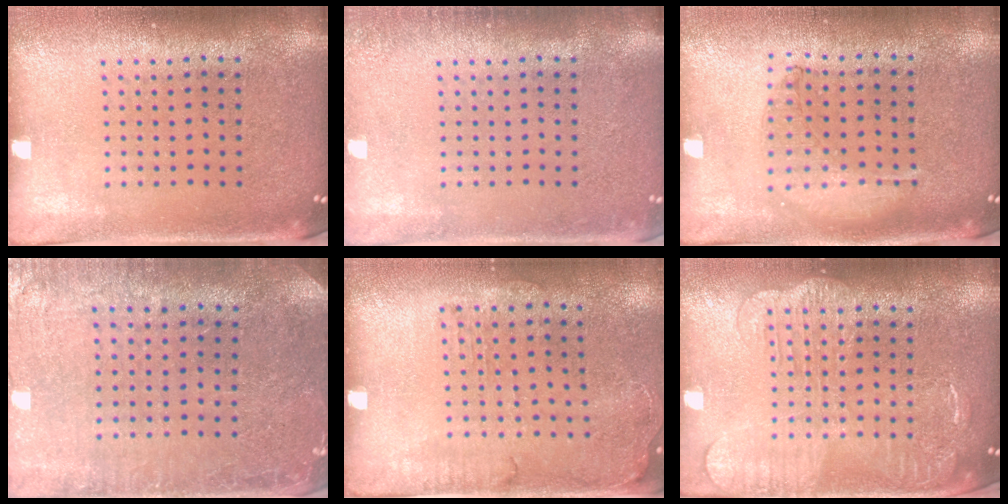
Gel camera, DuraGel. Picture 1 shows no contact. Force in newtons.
{"total": 1.1, "press": 1.1, "slide": 0.1}
{"total": 1.0, "press": 0.9, "slide": 0.3}
{"total": 0.7, "press": 0.7, "slide": 0.2}
{"total": 1.6, "press": 1.4, "slide": 0.8}
{"total": 2.2, "press": 2.1, "slide": 0.5}